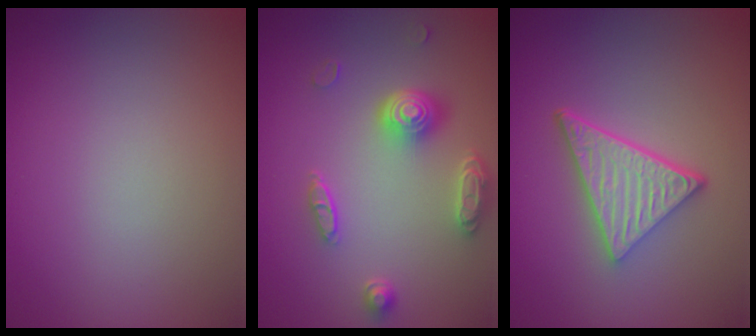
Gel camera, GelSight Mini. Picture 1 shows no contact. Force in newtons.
{"total": 4.3, "press": 3.4, "slide": 2.6}
{"total": 5.3, "press": 3.7, "slide": 3.8}